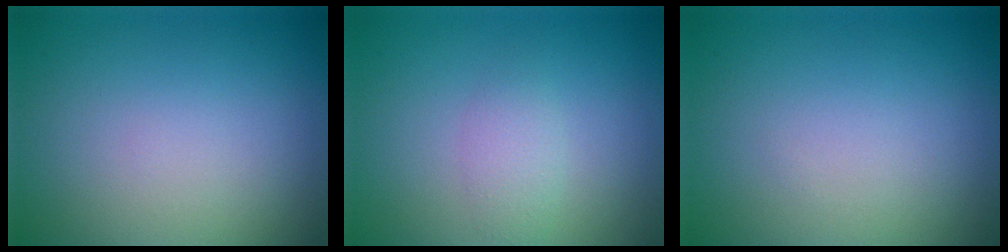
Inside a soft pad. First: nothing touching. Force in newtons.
{"total": 1.5, "press": 1.5, "slide": 0.0}
{"total": 0.0}